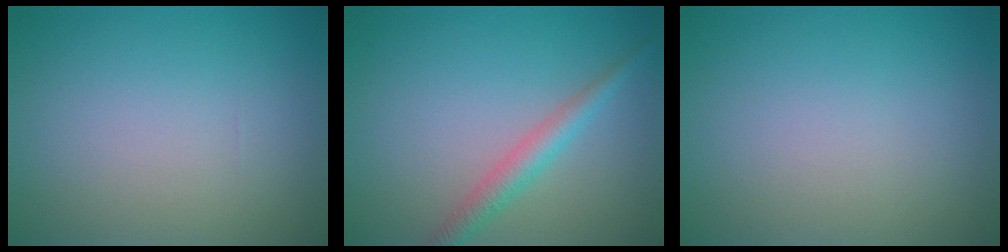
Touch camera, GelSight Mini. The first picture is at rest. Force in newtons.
{"total": 2.5, "press": 2.5, "slide": 0.1}
{"total": 0.0}